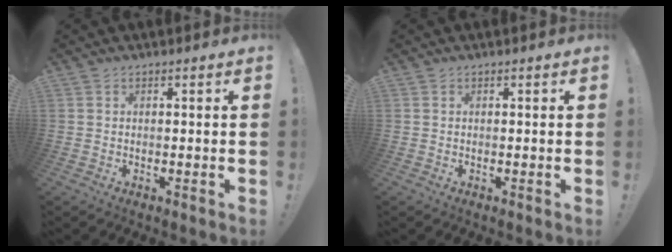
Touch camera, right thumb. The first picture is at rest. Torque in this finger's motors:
{"motor_torque": [-0.35, -0.11, -0.21, 0.22, 0.00]}